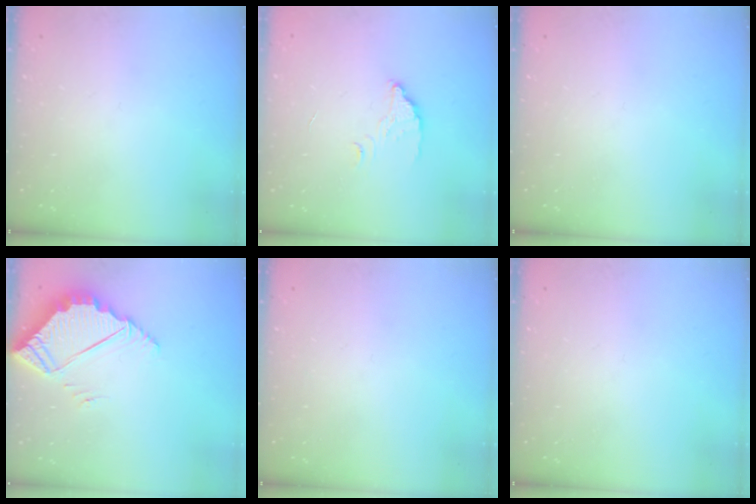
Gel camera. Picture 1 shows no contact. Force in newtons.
{"total": 2.7, "press": 2.7, "slide": 0.2}
{"total": 0.0}
{"total": 5.2, "press": 5.2, "slide": 0.4}
{"total": 0.0}
{"total": 0.0}